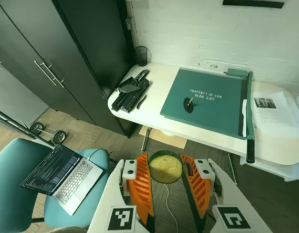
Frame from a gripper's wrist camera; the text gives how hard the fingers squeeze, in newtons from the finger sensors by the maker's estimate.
{"total": 10.1, "left": 9.7, "right": 10.5}